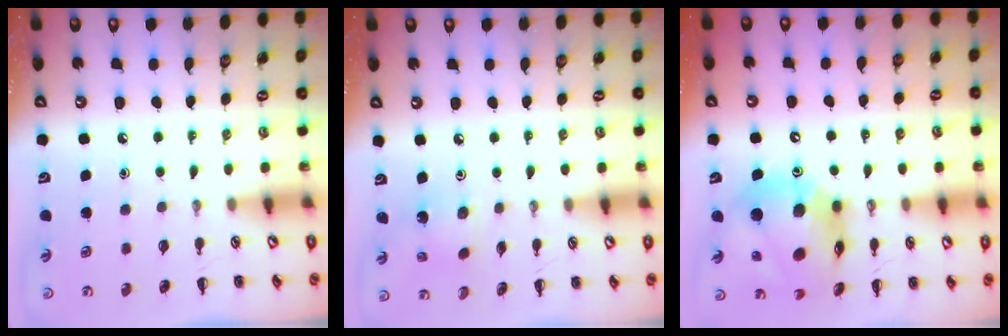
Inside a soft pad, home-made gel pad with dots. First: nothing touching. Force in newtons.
{"total": 1.7, "press": 1.7, "slide": 0.5}
{"total": 17.2, "press": 16.4, "slide": 5.1}